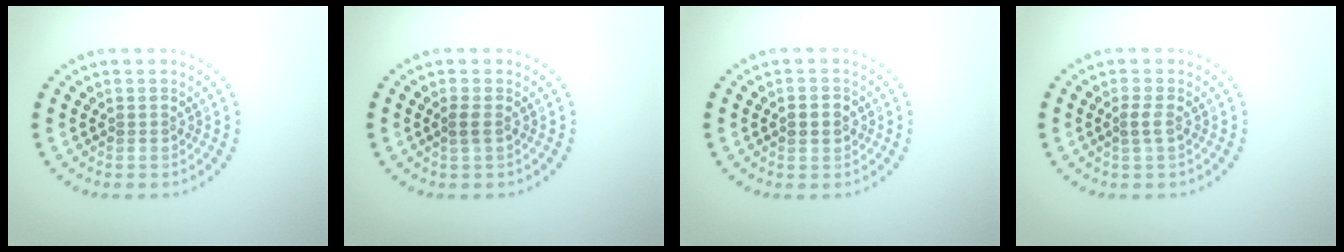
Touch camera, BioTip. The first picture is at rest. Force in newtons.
{"total": 0.9, "press": 0.8, "slide": 0.5}
{"total": 1.6, "press": 1.6, "slide": 0.1}
{"total": 0.9, "press": 0.8, "slide": 0.4}